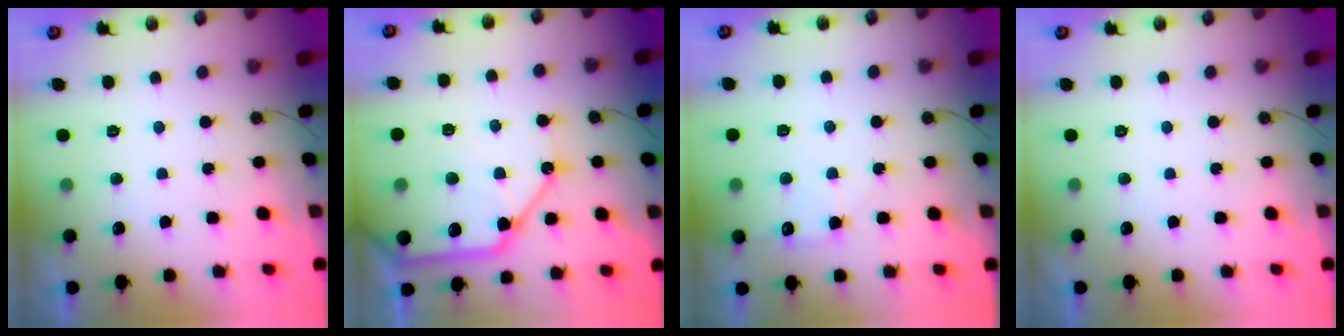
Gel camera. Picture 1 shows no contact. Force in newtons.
{"total": 19.9, "press": 19.7, "slide": 2.5}
{"total": 7.1, "press": 7.1, "slide": 0.7}
{"total": 0.0}